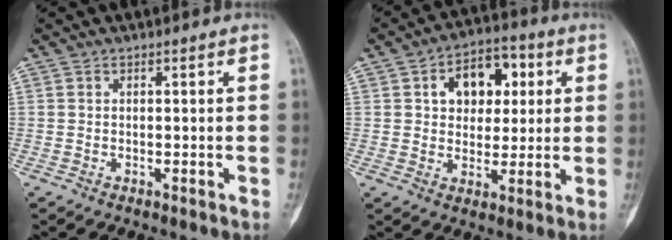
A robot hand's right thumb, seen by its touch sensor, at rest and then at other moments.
{"total": 11.5, "force": [3.2, 8.0, 7.7], "torque": [-0.068, 0.009, 0.045]}